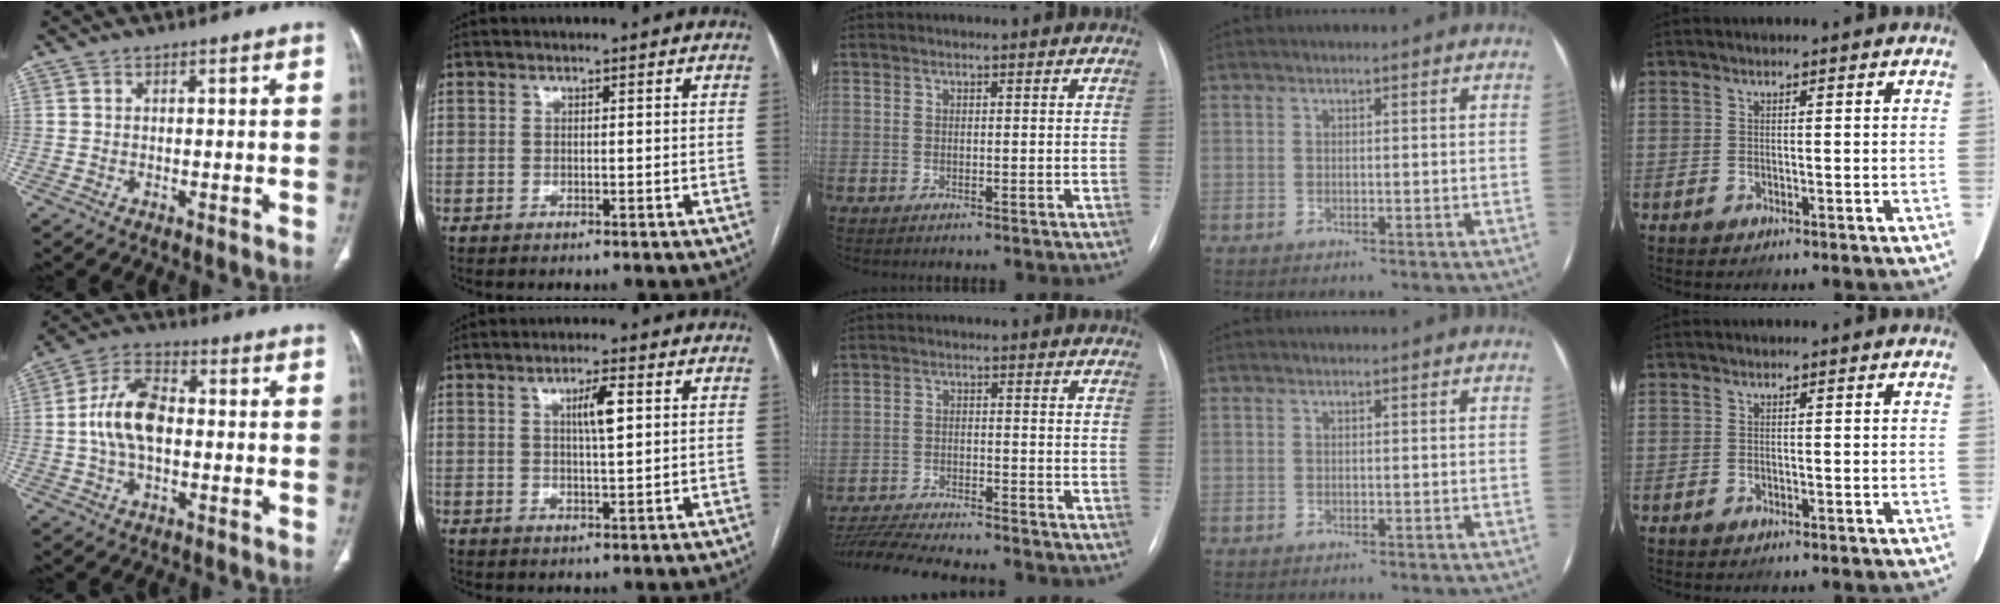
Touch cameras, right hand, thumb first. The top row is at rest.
{"thumb": {"total": 10.8, "force": [-0.3, 6.3, 8.9], "torque": [-0.170, 0.025, -0.013]}, "index": {"total": 4.3, "force": [1.3, 0.5, 4.0], "torque": [-0.073, 0.002, 0.022]}, "middle": {"total": 14.0, "force": [-12.7, 1.1, 5.7], "torque": [-0.100, -0.012, -0.198]}}